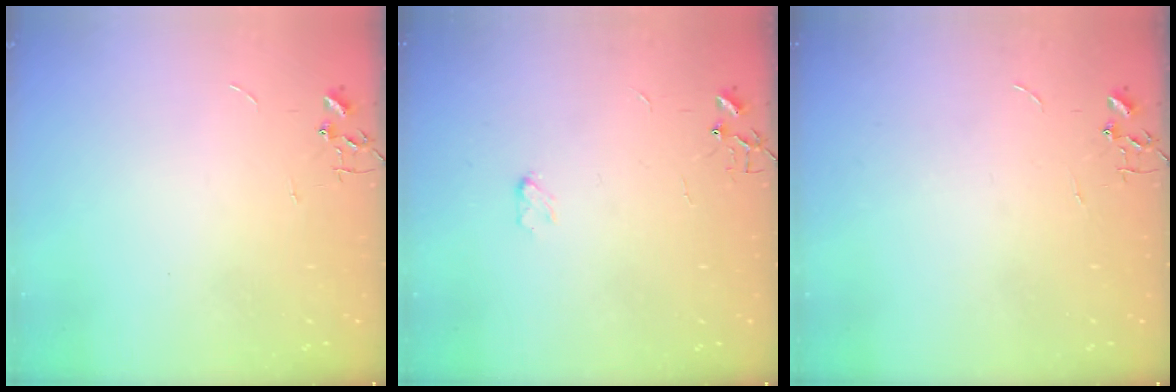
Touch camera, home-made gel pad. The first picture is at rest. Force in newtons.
{"total": 3.1, "press": 3.1, "slide": 0.4}
{"total": 0.0}